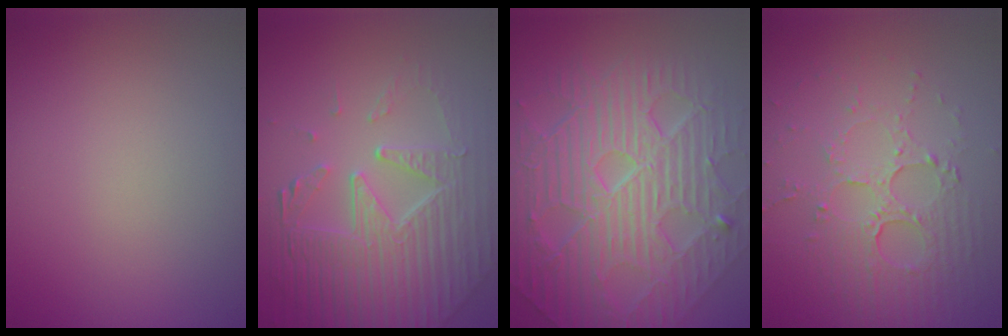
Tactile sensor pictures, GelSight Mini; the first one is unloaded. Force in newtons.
{"total": 7.9, "press": 5.6, "slide": 5.5}
{"total": 11.6, "press": 7.6, "slide": 8.8}
{"total": 5.5, "press": 3.7, "slide": 4.1}